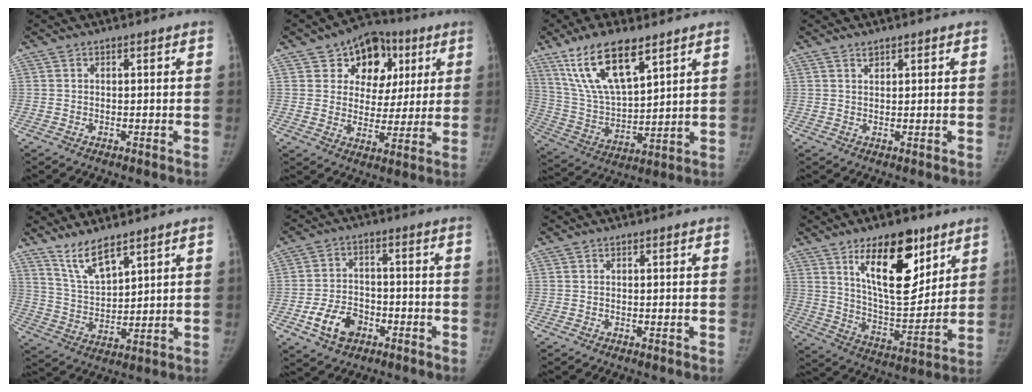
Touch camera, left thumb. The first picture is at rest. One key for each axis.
{"total": 13.8, "fx": 5.9, "fy": 10.7, "fz": 6.3, "tx": -0.033, "ty": -0.005, "tz": 0.085}
{"total": 16.4, "fx": 10.0, "fy": 6.0, "fz": 11.6, "tx": -0.202, "ty": -0.037, "tz": 0.199}
{"total": 0.7, "fx": 0.6, "fy": 0.4, "fz": 0.1, "tx": 0.006, "ty": -0.009, "tz": 0.009}
{"total": 7.7, "fx": 6.0, "fy": 2.1, "fz": 4.4, "tx": -0.077, "ty": -0.043, "tz": 0.127}
{"total": 8.8, "fx": -4.1, "fy": 6.1, "fz": 4.9, "tx": -0.072, "ty": 0.023, "tz": -0.068}
{"total": 0.0}
{"total": 18.0, "fx": 9.6, "fy": 8.0, "fz": 13.0, "tx": -0.152, "ty": -0.062, "tz": 0.167}